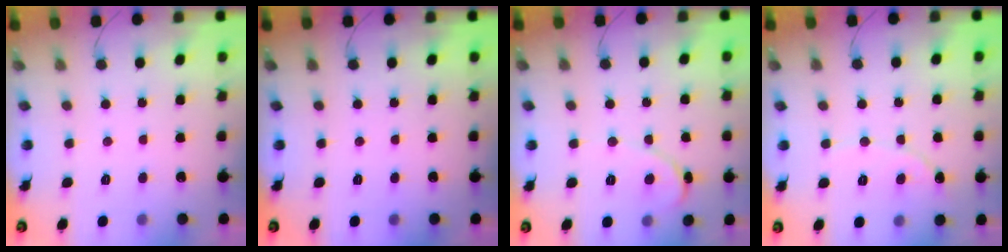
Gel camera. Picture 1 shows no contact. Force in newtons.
{"total": 0.0}
{"total": 1.6, "press": 1.6, "slide": 0.0}
{"total": 3.0, "press": 3.0, "slide": 0.3}